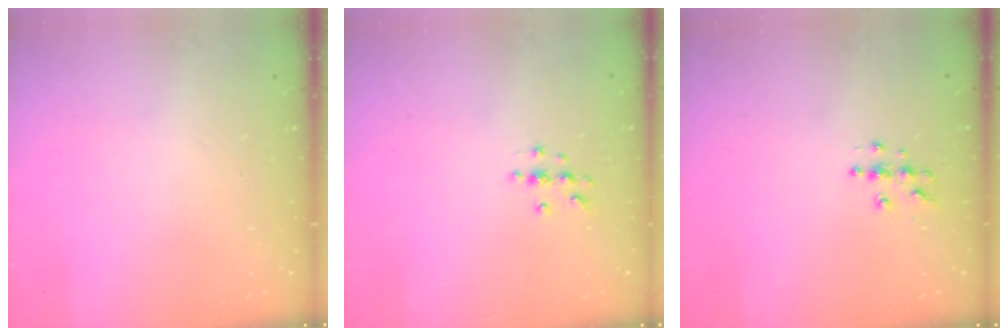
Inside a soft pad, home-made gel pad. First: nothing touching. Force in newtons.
{"total": 4.0, "press": 3.9, "slide": 0.4}
{"total": 4.3, "press": 4.3, "slide": 0.4}